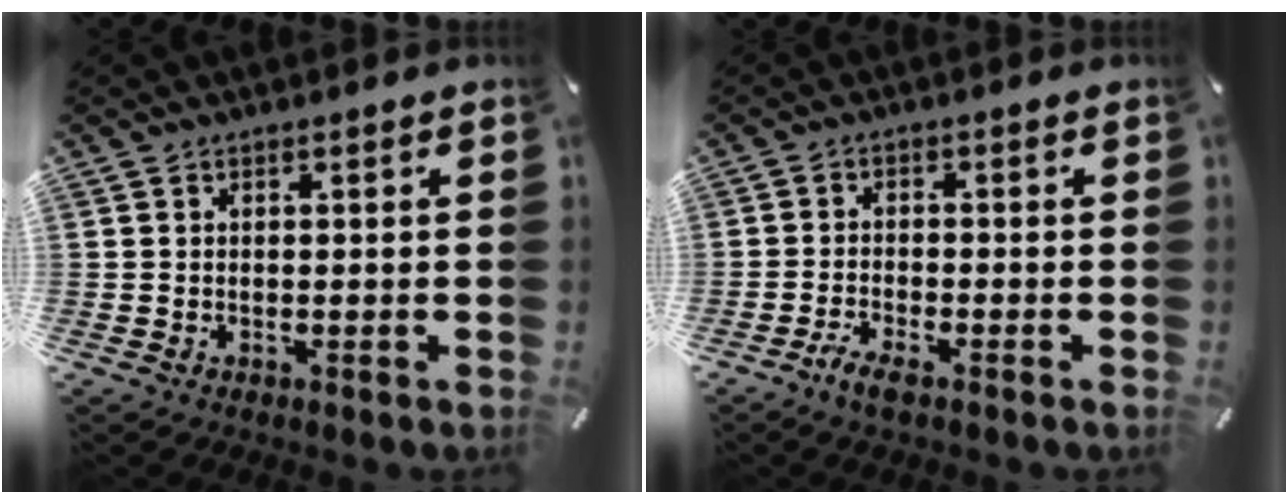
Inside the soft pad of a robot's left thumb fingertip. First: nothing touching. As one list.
[{"total": 3.1, "force": [-2.5, 0.7, 1.8], "torque": [-0.042, 0.007, -0.050]}]